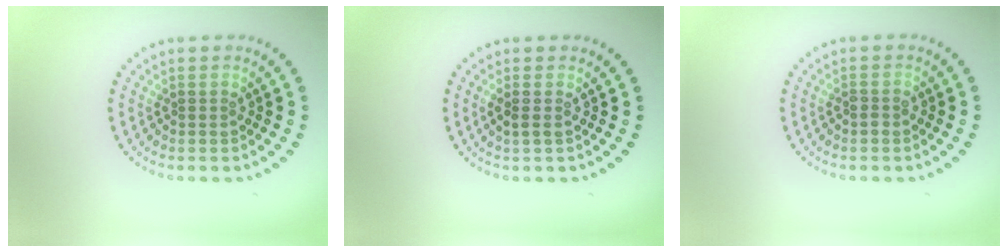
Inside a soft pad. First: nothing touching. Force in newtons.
{"total": 1.1, "press": 1.1, "slide": 0.3}
{"total": 0.8, "press": 0.7, "slide": 0.3}